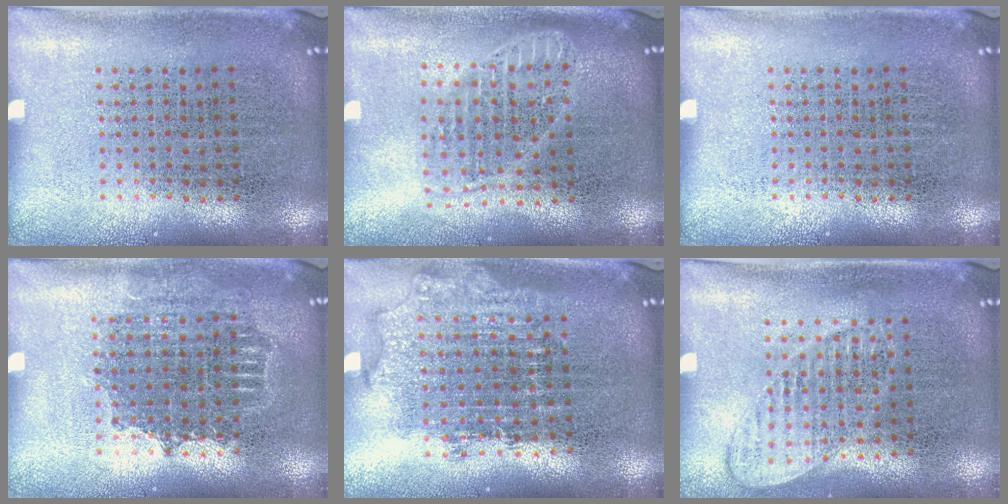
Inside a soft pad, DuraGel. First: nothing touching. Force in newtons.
{"total": 1.8, "press": 1.5, "slide": 0.9}
{"total": 0.0}
{"total": 1.4, "press": 1.2, "slide": 0.7}
{"total": 1.8, "press": 1.4, "slide": 1.1}
{"total": 1.0, "press": 1.0, "slide": 0.1}